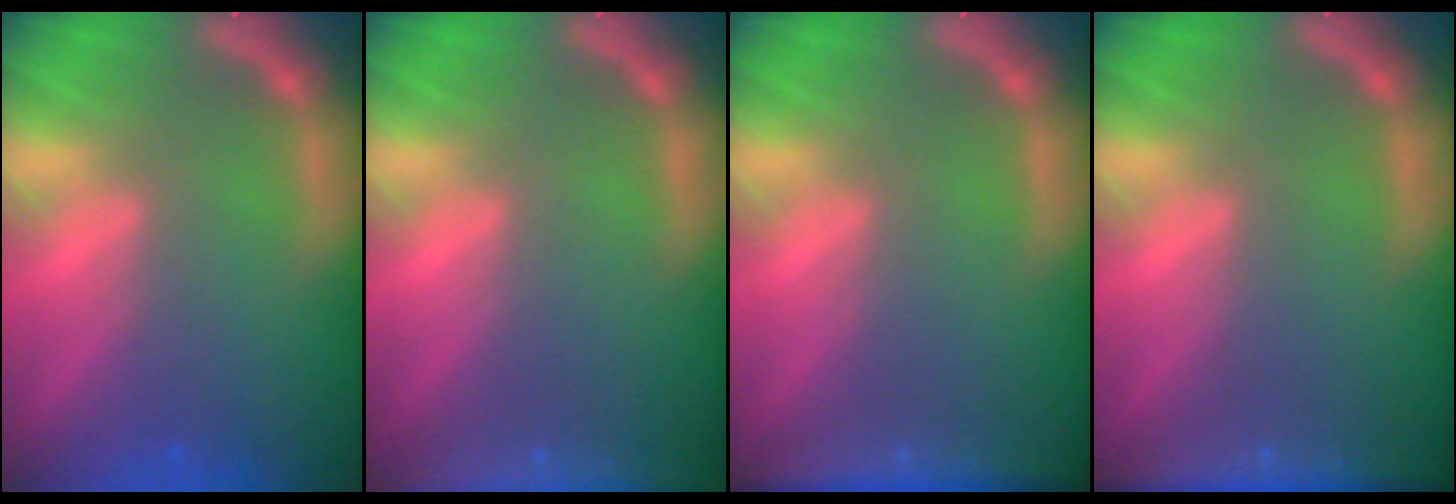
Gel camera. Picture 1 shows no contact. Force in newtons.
{"total": 9.5}
{"total": 5.5}
{"total": 6.0}